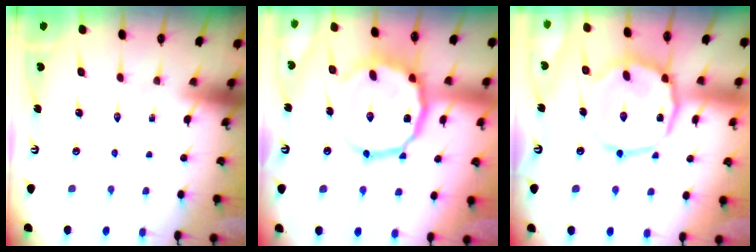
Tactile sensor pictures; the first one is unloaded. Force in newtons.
{"total": 12.7, "press": 12.5, "slide": 2.1}
{"total": 13.3, "press": 13.3, "slide": 1.2}